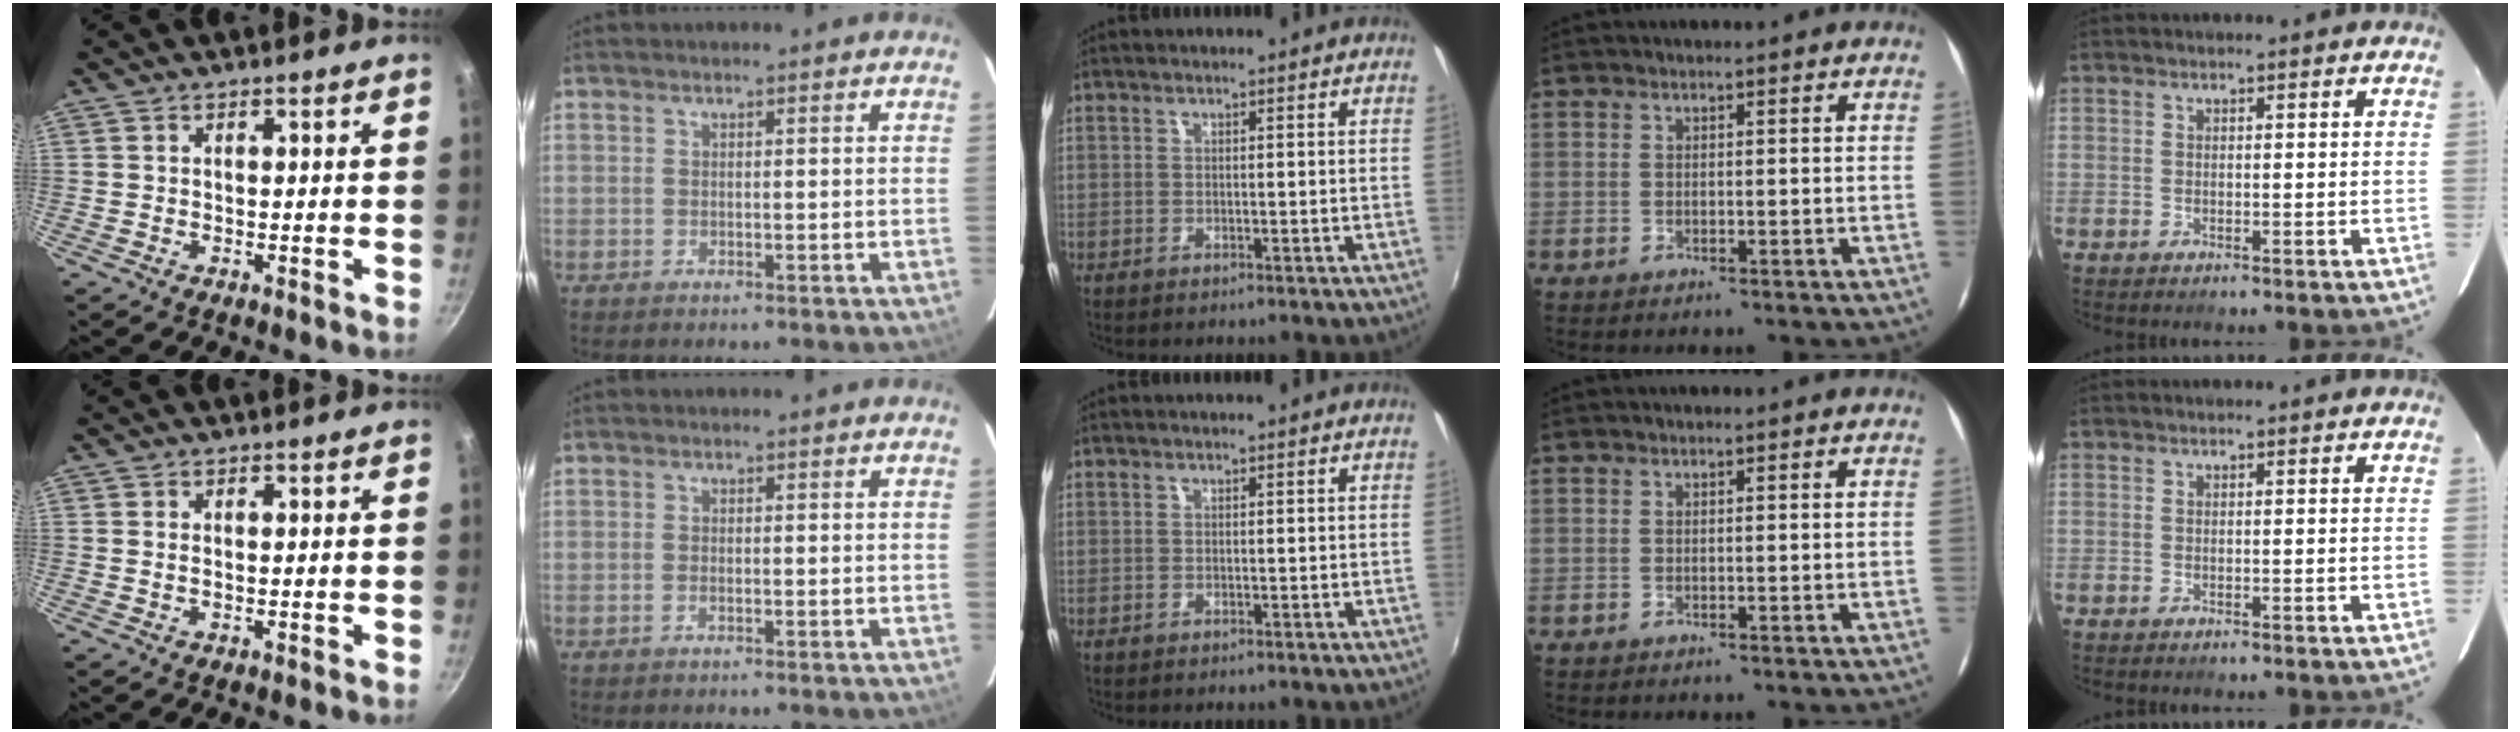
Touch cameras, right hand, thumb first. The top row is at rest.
{"thumb": {"total": 0.8, "force": [0.1, 0.4, 0.6], "torque": [-0.013, 0.000, 0.000]}, "index": {"total": 0.8, "force": [-0.4, 0.3, 0.6], "torque": [-0.014, 0.001, -0.009]}}